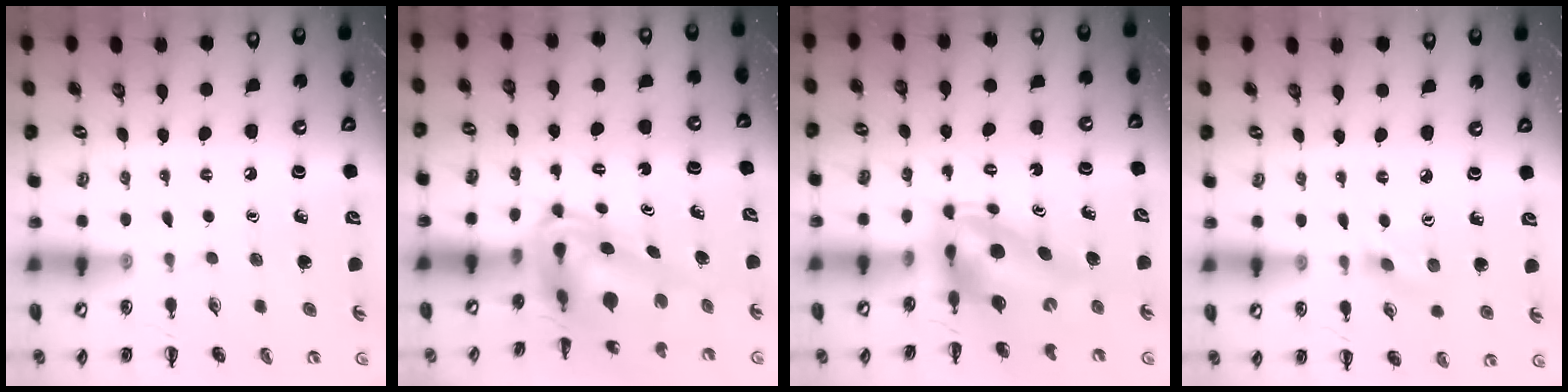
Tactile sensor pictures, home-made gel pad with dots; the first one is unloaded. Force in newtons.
{"total": 6.7, "press": 6.3, "slide": 2.2}
{"total": 6.6, "press": 6.3, "slide": 1.9}
{"total": 1.1, "press": 1.0, "slide": 0.5}